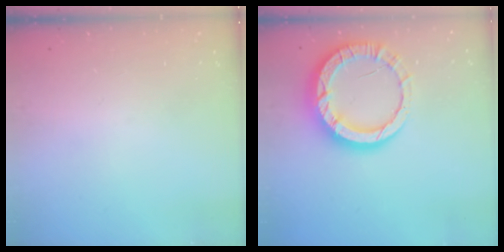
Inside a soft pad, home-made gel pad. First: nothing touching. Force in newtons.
{"total": 15.1, "press": 15.1, "slide": 1.4}